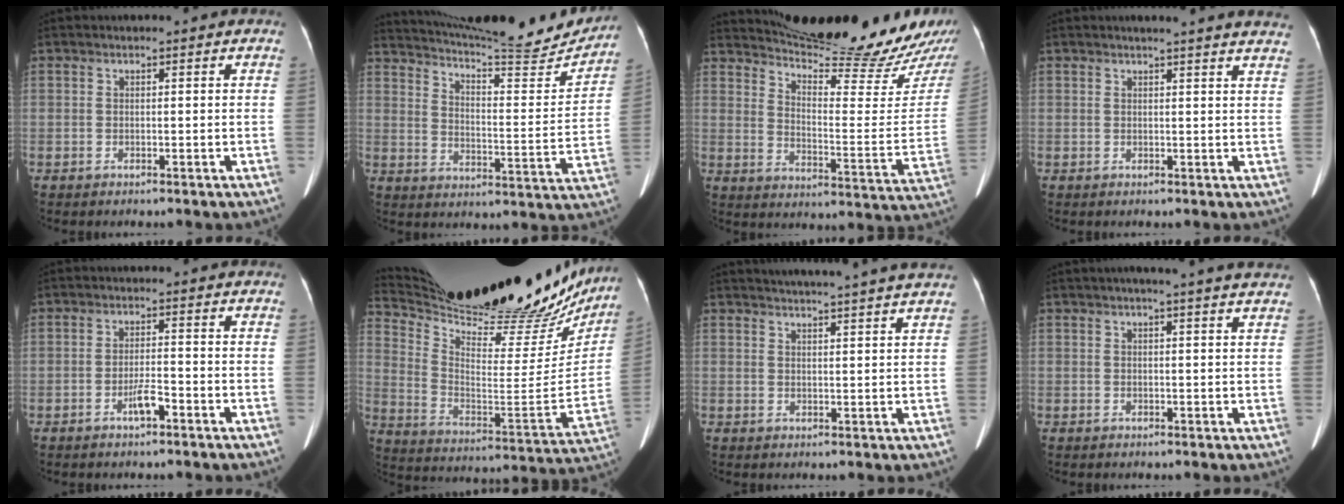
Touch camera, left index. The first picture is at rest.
{"total": 21.8, "force": [20.6, 1.3, 6.9], "torque": [-0.115, -0.061, 0.277]}
{"total": 21.7, "force": [20.4, 1.0, 7.5], "torque": [-0.112, -0.092, 0.270]}
{"total": 13.1, "force": [12.2, 0.5, 4.8], "torque": [-0.056, -0.014, 0.126]}
{"total": 3.0, "force": [-2.4, 0.3, 1.8], "torque": [-0.035, -0.016, -0.039]}
{"total": 31.8, "force": [28.1, 7.1, 13.0], "torque": [-0.217, -0.066, 0.393]}
{"total": 12.5, "force": [11.5, -0.6, 4.9], "torque": [-0.076, 0.000, 0.141]}
{"total": 7.7, "force": [6.5, -0.3, 4.2], "torque": [-0.055, 0.019, 0.063]}